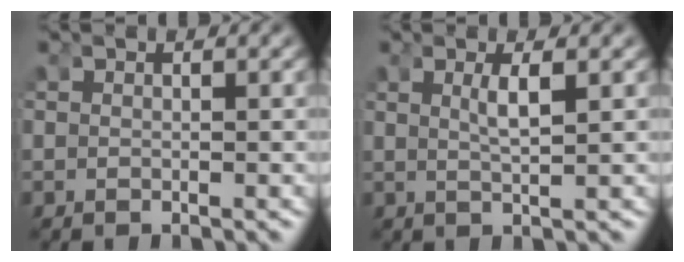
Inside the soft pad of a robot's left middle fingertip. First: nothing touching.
{"total": 2.1, "force": [0.7, -0.6, 1.9], "torque": [-0.034, -0.007, 0.021]}